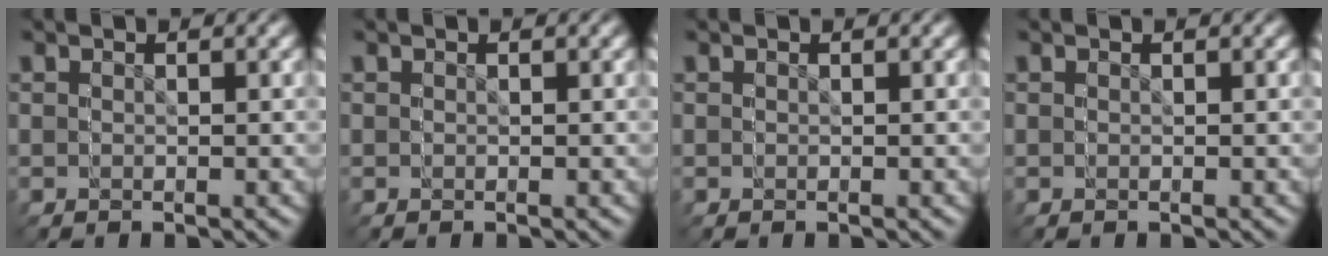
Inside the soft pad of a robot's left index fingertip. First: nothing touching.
{"total": 0.0}
{"total": 0.0}
{"total": 0.0}